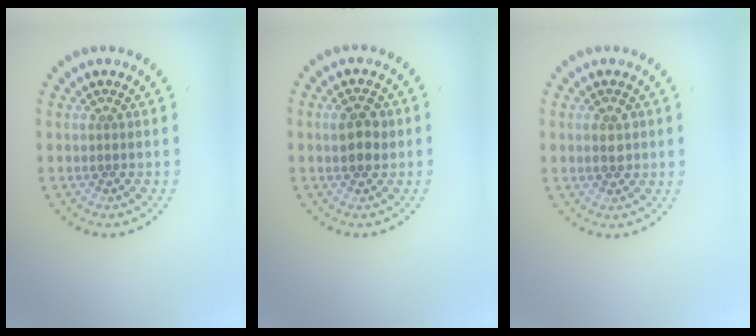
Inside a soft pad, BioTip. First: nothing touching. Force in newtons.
{"total": 2.6, "press": 2.6, "slide": 0.3}
{"total": 1.6, "press": 1.6, "slide": 0.2}